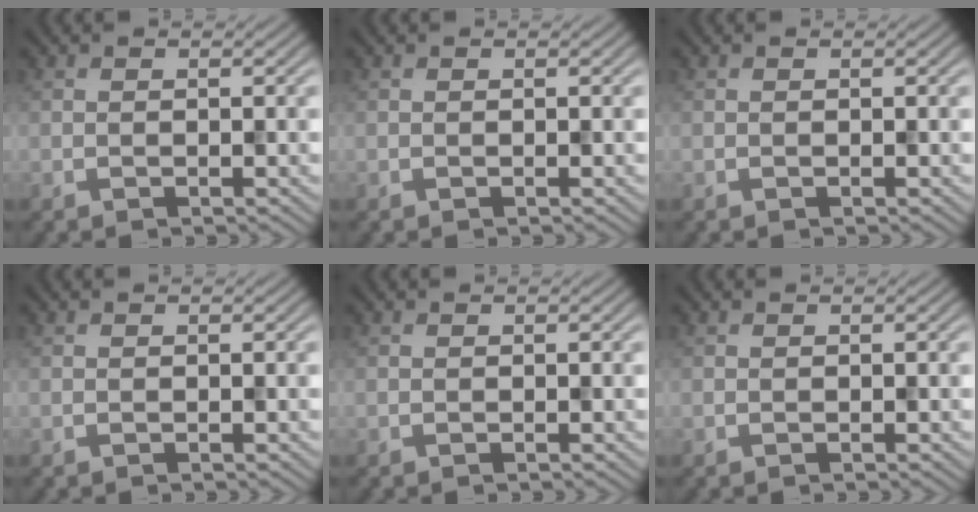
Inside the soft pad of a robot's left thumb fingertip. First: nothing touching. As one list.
[{"total": 0.0}, {"total": 0.0}, {"total": 0.0}, {"total": 0.0}, {"total": 0.0}]